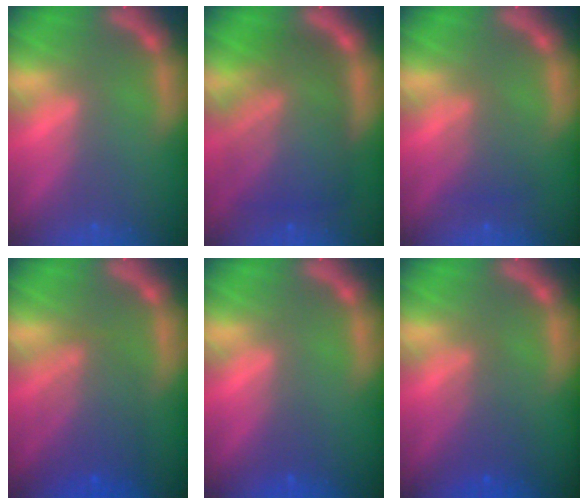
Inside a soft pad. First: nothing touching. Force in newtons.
{"total": 10.0}
{"total": 2.5}
{"total": 5.5}
{"total": 1.0}
{"total": 3.0}